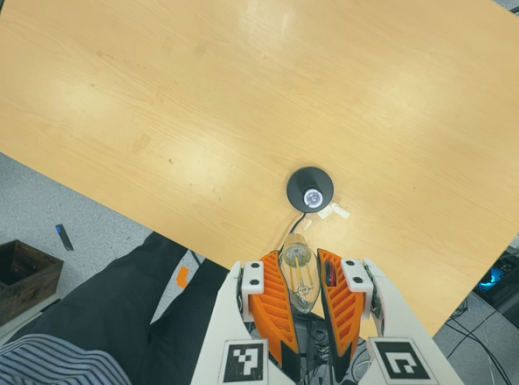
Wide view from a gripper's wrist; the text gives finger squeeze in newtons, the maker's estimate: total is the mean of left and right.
{"total": 20.5, "left": 25.6, "right": 15.3}